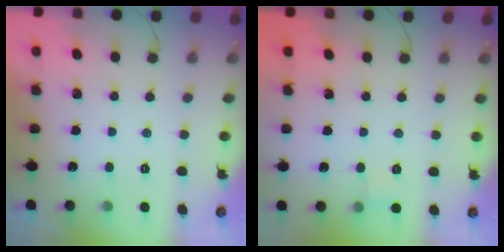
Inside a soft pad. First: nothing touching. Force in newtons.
{"total": 5.0, "press": 4.8, "slide": 1.5}